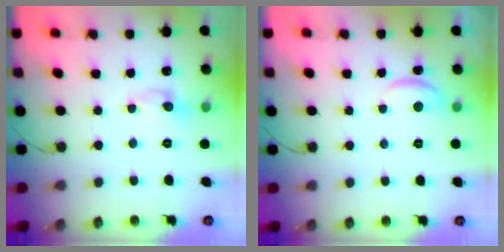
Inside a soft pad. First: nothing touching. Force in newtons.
{"total": 2.2, "press": 2.1, "slide": 0.5}